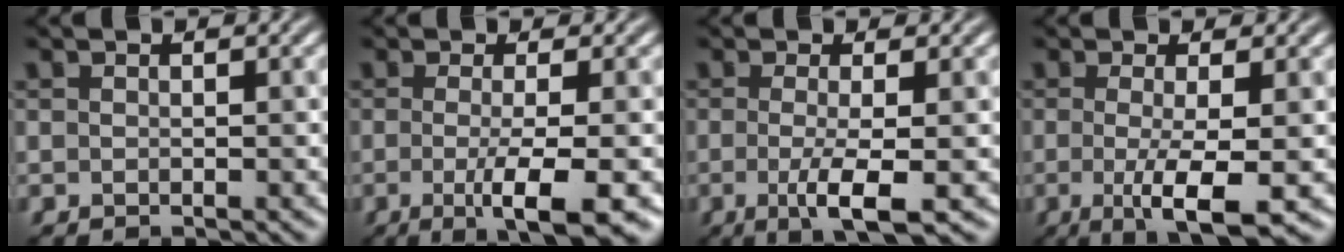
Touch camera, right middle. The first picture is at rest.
{"total": 5.7, "force": [-1.5, 1.3, 5.3], "torque": [-0.082, -0.010, -0.029]}
{"total": 4.5, "force": [-1.0, 1.0, 4.3], "torque": [-0.076, -0.012, -0.020]}
{"total": 5.7, "force": [-1.2, 1.3, 5.4], "torque": [-0.087, -0.013, -0.021]}